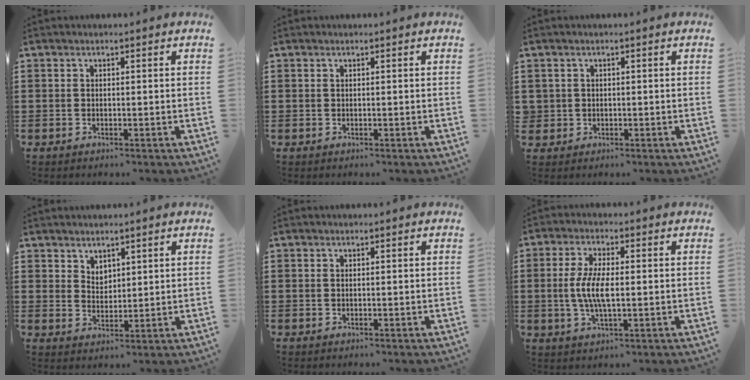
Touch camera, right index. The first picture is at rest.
{"total": 0.0}
{"total": 1.1, "force": [0.0, 1.1, 0.0], "torque": [-0.004, 0.006, -0.002]}
{"total": 2.7, "force": [2.2, 1.5, 0.1], "torque": [-0.009, 0.002, 0.043]}
{"total": 0.0}
{"total": 6.2, "force": [-0.3, 2.1, 5.8], "torque": [-0.125, -0.005, -0.013]}